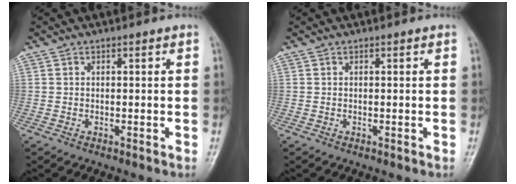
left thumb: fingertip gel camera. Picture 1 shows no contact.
{"total": 0.0}